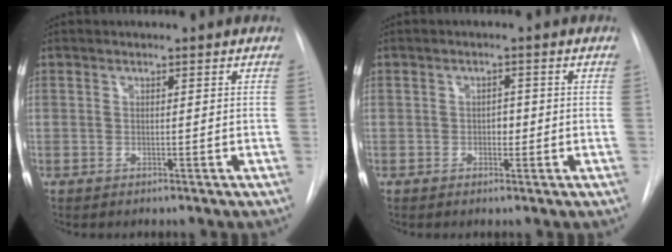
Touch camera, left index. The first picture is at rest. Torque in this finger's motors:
{"motor_torque": [0.07, 0.04, 0.03, 0.01]}